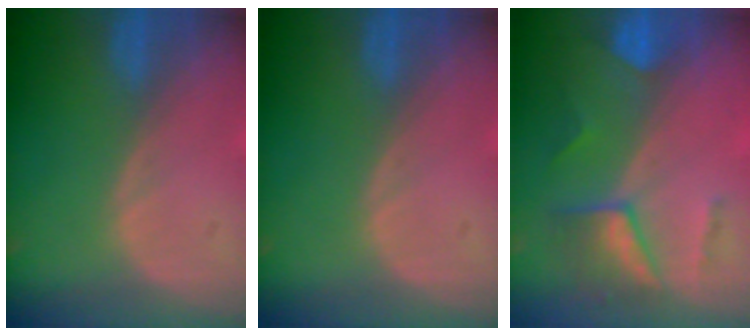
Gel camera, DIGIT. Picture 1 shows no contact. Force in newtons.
{"total": 0.0}
{"total": 7.4, "press": 6.5, "slide": 3.4}